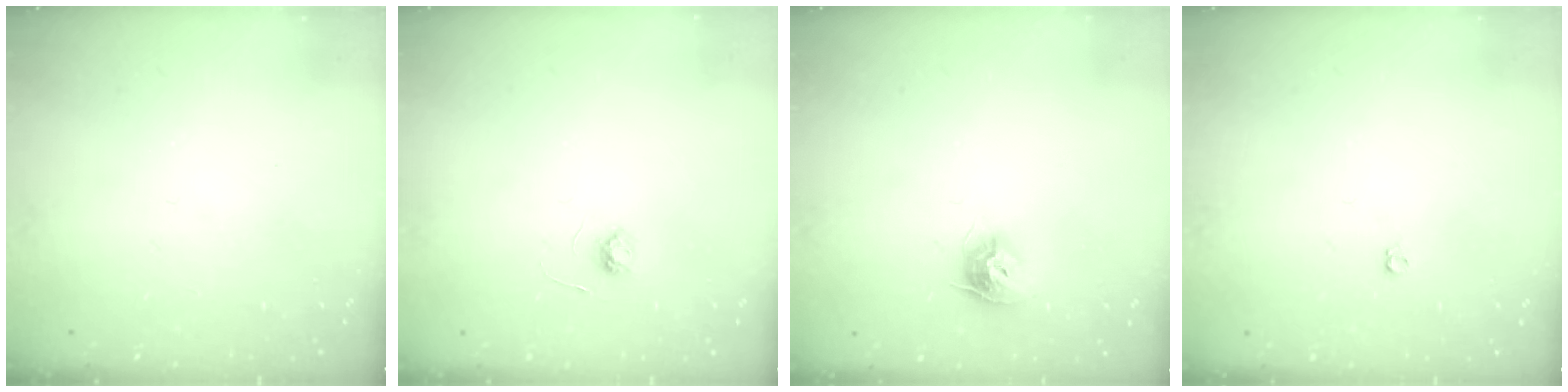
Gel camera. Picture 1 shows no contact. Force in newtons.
{"total": 3.6, "press": 3.6, "slide": 0.5}
{"total": 9.3, "press": 9.3, "slide": 0.2}
{"total": 3.6, "press": 3.5, "slide": 0.6}